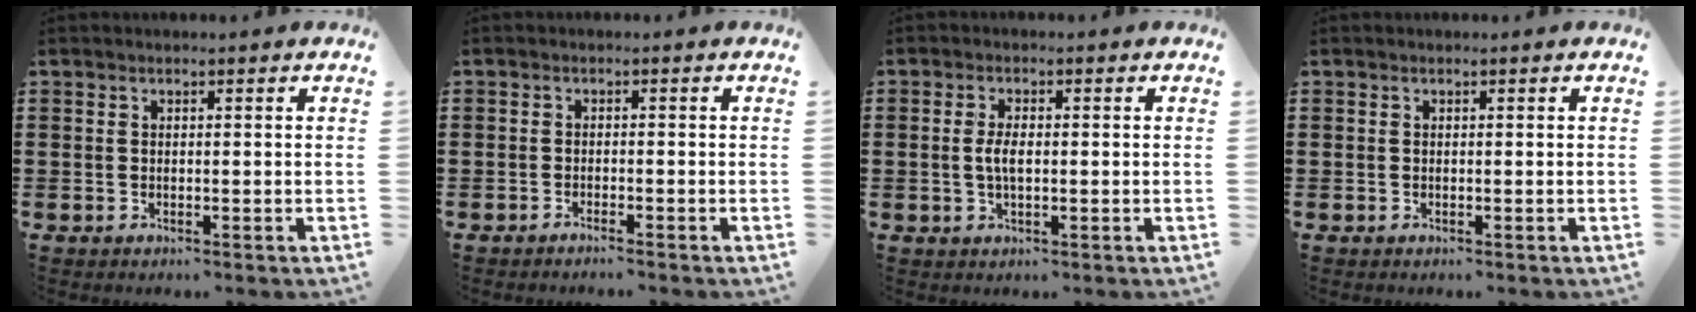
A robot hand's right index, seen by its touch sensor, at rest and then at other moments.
{"total": 1.1, "force": [-1.1, -0.2, 0.3], "torque": [-0.005, 0.000, -0.021]}
{"total": 3.0, "force": [-0.1, 1.2, 2.8], "torque": [-0.061, -0.002, -0.006]}
{"total": 0.0}